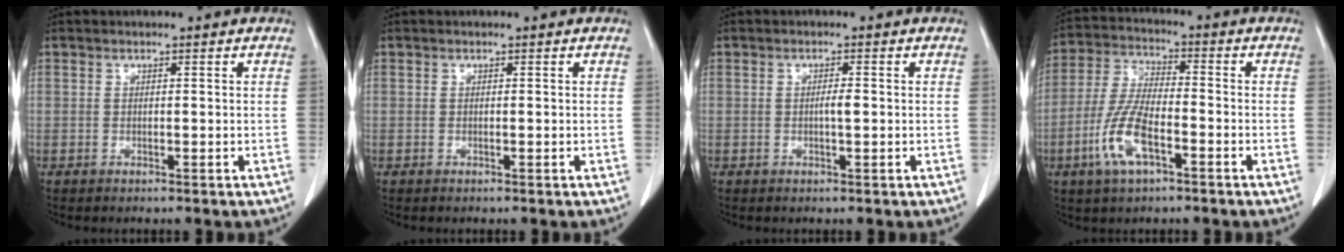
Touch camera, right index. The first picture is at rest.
{"total": 0.0}
{"total": 1.5, "force": [-0.1, 0.2, 1.5], "torque": [-0.028, 0.001, -0.003]}
{"total": 9.7, "force": [-4.2, 3.1, 8.2], "torque": [-0.182, -0.004, -0.081]}